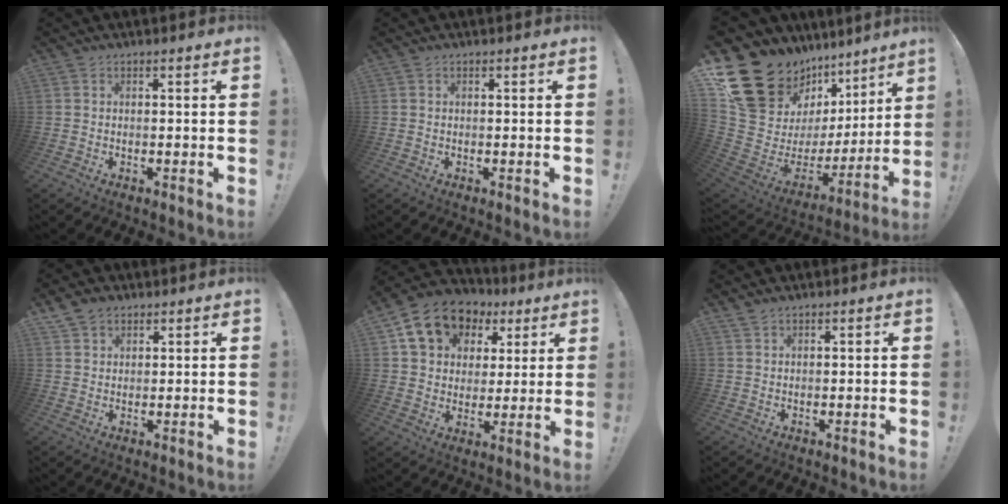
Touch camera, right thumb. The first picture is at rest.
{"total": 0.0}
{"total": 21.1, "force": [12.9, 12.1, 11.6], "torque": [-0.152, -0.125, 0.287]}
{"total": 4.0, "force": [2.8, 2.6, 1.2], "torque": [-0.023, -0.010, 0.053]}
{"total": 14.8, "force": [7.5, 11.1, 6.3], "torque": [-0.094, -0.034, 0.147]}
{"total": 1.0, "force": [0.9, 0.2, 0.4], "torque": [-0.015, 0.002, 0.018]}